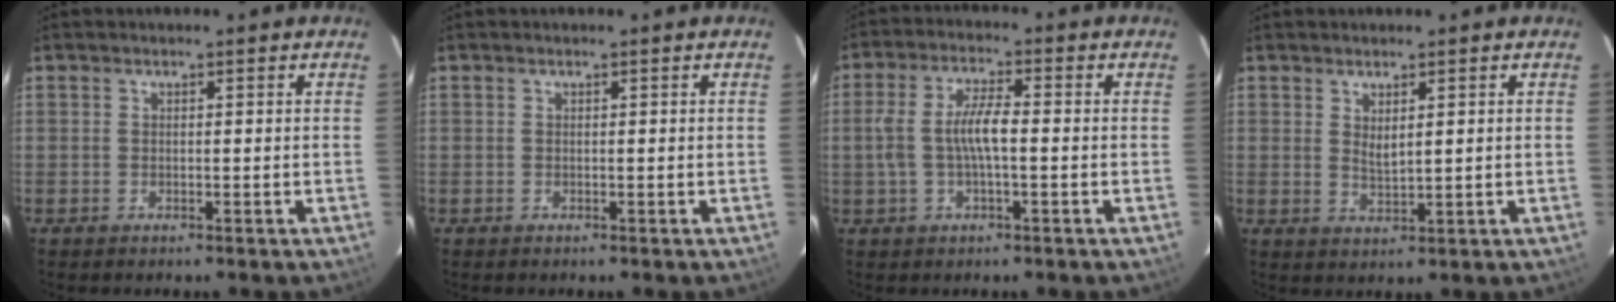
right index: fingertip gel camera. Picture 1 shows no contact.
{"total": 0.0}
{"total": 6.9, "force": [-0.7, 1.9, 6.6], "torque": [-0.132, 0.008, -0.010]}
{"total": 2.8, "force": [1.0, 1.0, 2.5], "torque": [-0.042, -0.005, 0.019]}